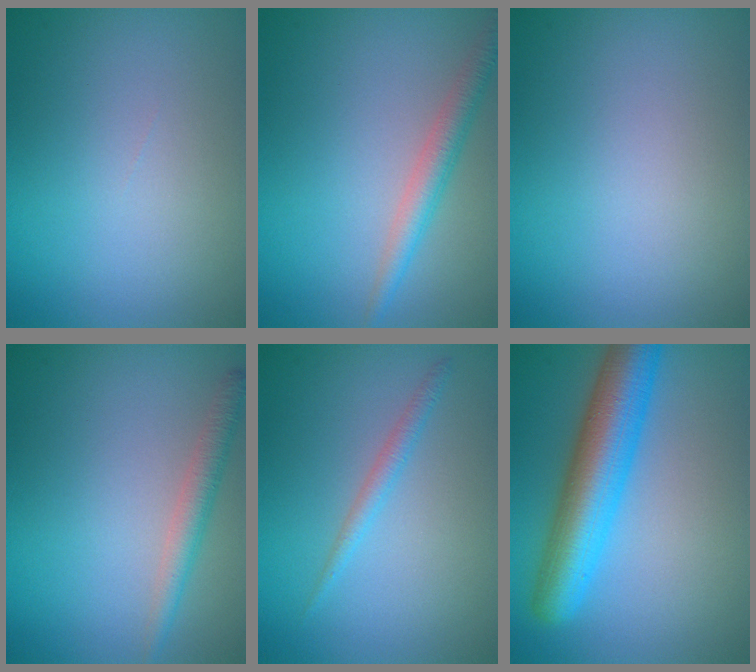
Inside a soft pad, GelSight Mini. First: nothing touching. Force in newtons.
{"total": 2.8, "press": 2.8, "slide": 0.1}
{"total": 0.0}
{"total": 2.3, "press": 2.3, "slide": 0.1}
{"total": 1.4, "press": 1.4, "slide": 0.0}
{"total": 7.6, "press": 7.6, "slide": 0.2}